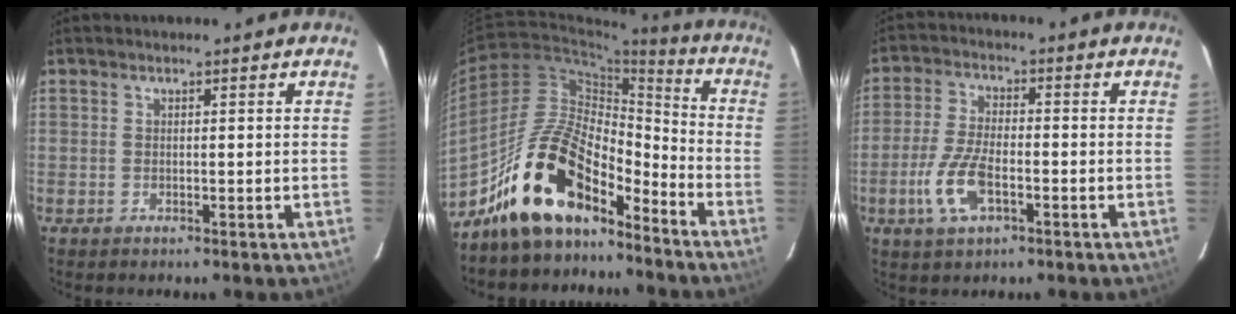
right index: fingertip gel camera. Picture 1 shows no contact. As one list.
[{"total": 17.1, "force": [-12.8, 6.9, 9.0], "torque": [-0.171, 0.029, -0.231]}, {"total": 8.8, "force": [-3.3, 3.8, 7.3], "torque": [-0.162, -0.003, -0.064]}]